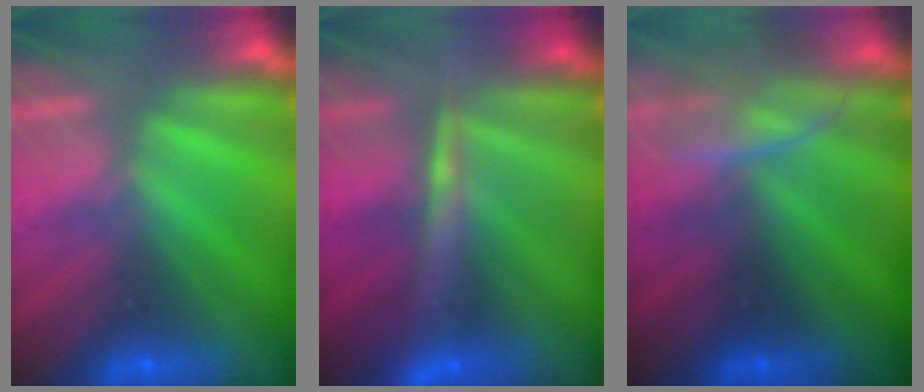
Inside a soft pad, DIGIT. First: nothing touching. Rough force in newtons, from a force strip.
{"total": 4.6}
{"total": 2.6}